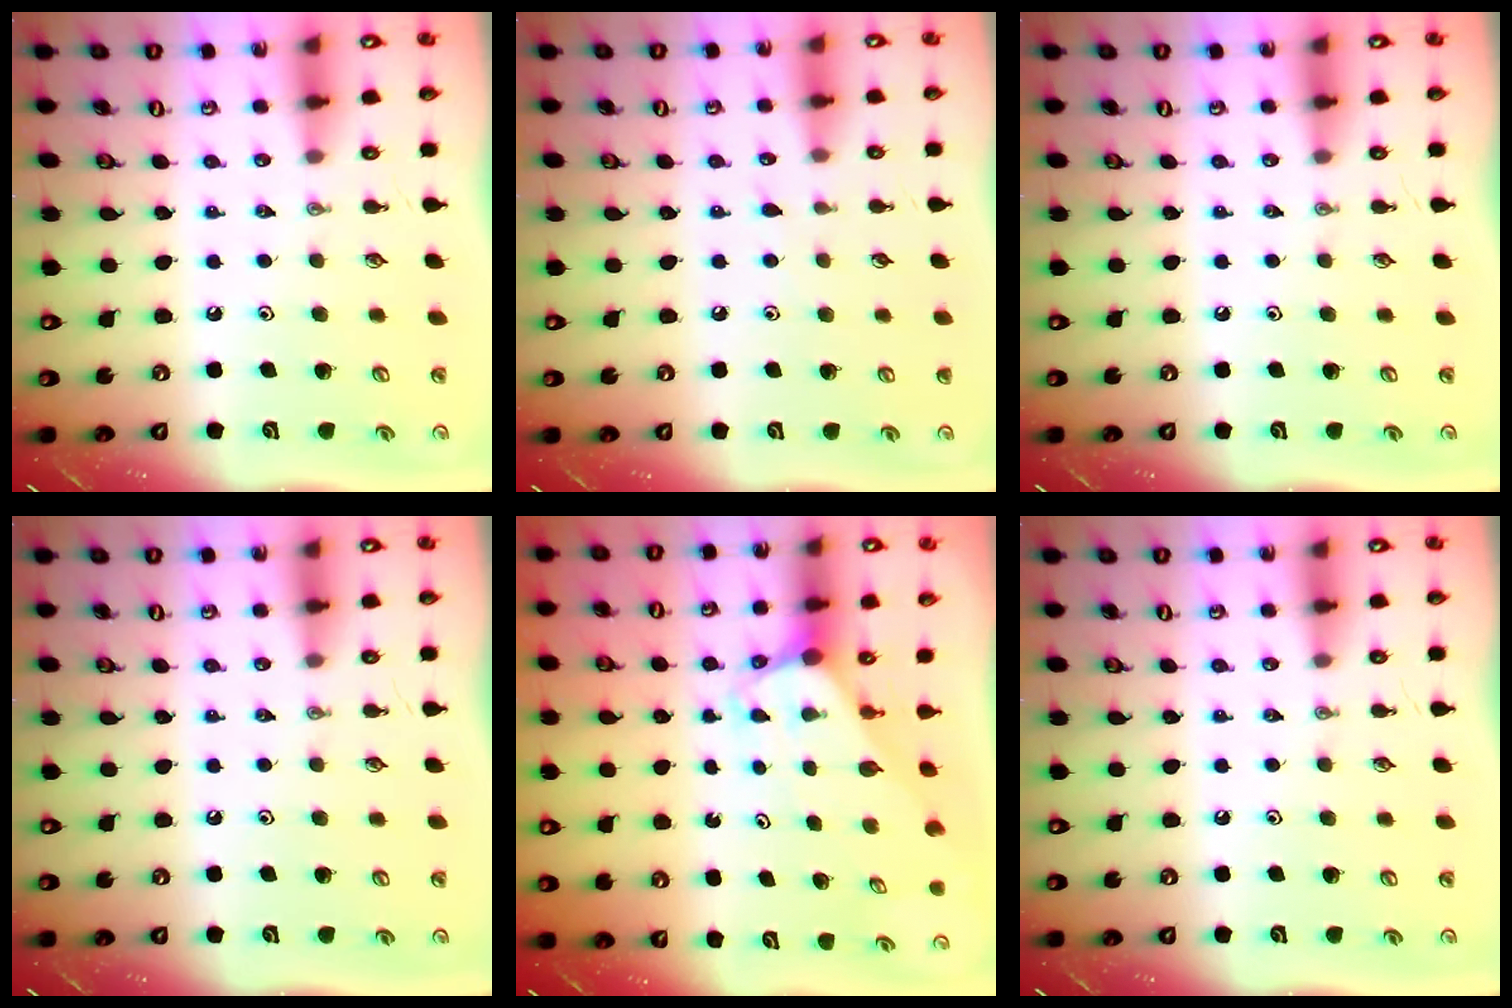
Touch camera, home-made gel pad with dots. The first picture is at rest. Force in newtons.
{"total": 2.7, "press": 2.7, "slide": 0.3}
{"total": 0.0}
{"total": 0.0}
{"total": 3.0, "press": 3.0, "slide": 0.2}
{"total": 0.0}